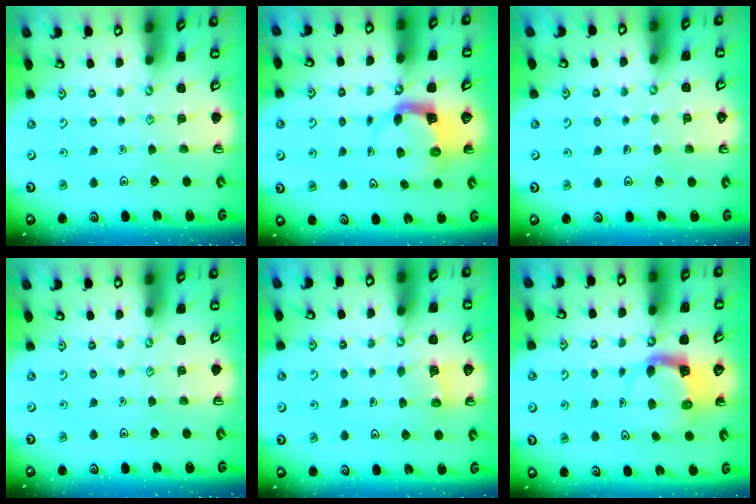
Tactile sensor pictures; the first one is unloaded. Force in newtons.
{"total": 3.9, "press": 3.9, "slide": 0.6}
{"total": 2.9, "press": 2.9, "slide": 0.2}
{"total": 0.0}
{"total": 3.8, "press": 3.8, "slide": 0.4}
{"total": 4.4, "press": 4.4, "slide": 0.3}